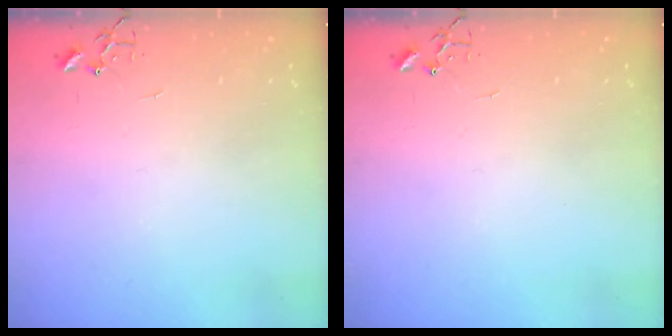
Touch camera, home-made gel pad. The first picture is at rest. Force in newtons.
{"total": 0.0}